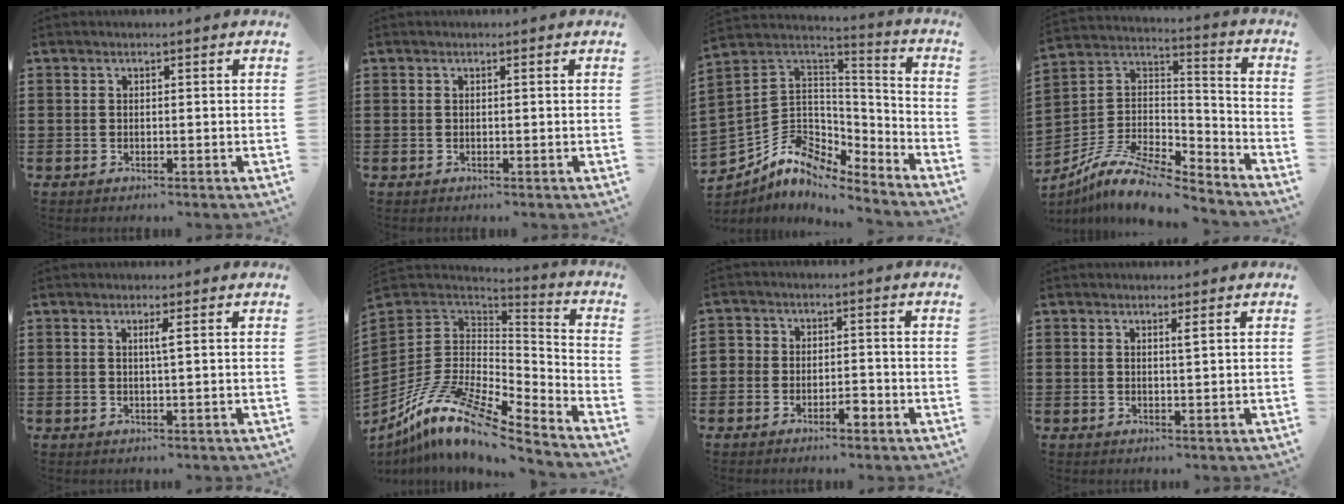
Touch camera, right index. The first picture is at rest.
{"total": 0.0}
{"total": 7.5, "force": [-5.1, 4.9, 2.4], "torque": [-0.075, -0.009, -0.097]}
{"total": 10.7, "force": [-8.9, 2.7, 5.3], "torque": [-0.112, 0.014, -0.179]}
{"total": 1.4, "force": [0.4, -0.3, 1.3], "torque": [-0.025, -0.004, 0.005]}
{"total": 13.1, "force": [-9.1, 4.1, 8.6], "torque": [-0.183, 0.011, -0.176]}
{"total": 2.8, "force": [-2.1, 1.7, 0.9], "torque": [-0.022, 0.008, -0.044]}
{"total": 0.9, "force": [0.5, -0.1, 0.7], "torque": [-0.014, -0.003, 0.010]}